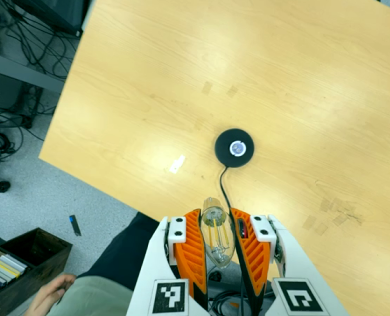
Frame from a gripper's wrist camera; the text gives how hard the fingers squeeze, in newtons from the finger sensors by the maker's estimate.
{"total": 22.5, "left": 24.9, "right": 20.1}